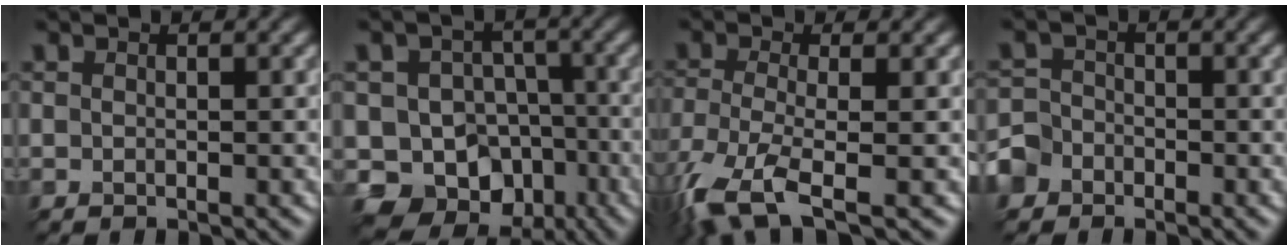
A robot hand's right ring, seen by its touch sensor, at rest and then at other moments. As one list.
[{"total": 11.0, "force": [-5.6, 9.1, 2.6], "torque": [-0.041, -0.018, -0.076]}, {"total": 6.9, "force": [-4.8, 1.7, 4.6], "torque": [-0.132, -0.012, -0.080]}, {"total": 3.1, "force": [-2.5, 1.7, -0.5], "torque": [-0.001, 0.003, -0.039]}]